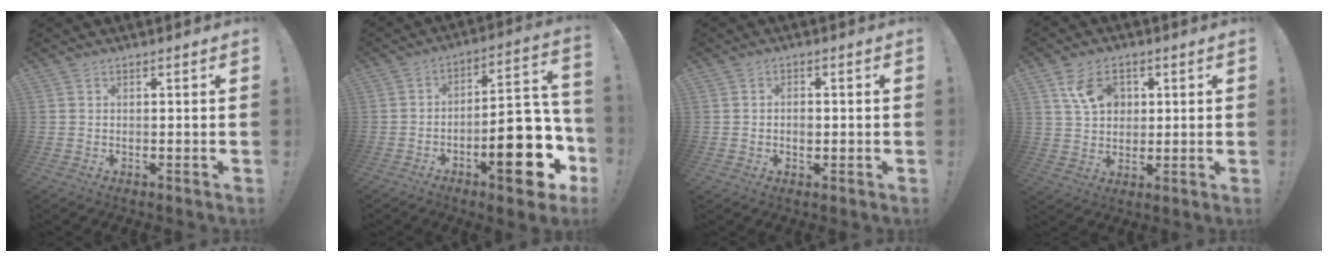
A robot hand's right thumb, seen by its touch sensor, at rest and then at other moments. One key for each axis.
{"total": 20.7, "fx": -8.1, "fy": 7.4, "fz": 17.5, "tx": -0.214, "ty": 0.047, "tz": -0.121}
{"total": 2.1, "fx": -0.6, "fy": 1.5, "fz": 1.4, "tx": -0.009, "ty": -0.001, "tz": -0.013}
{"total": 9.9, "fx": 4.0, "fy": 7.3, "fz": 5.3, "tx": -0.084, "ty": -0.003, "tz": 0.080}